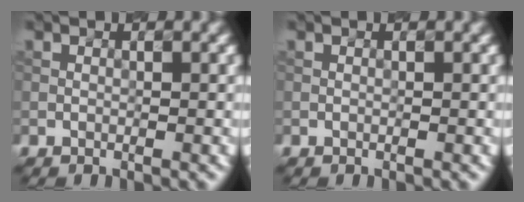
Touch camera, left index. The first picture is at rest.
{"total": 0.0}